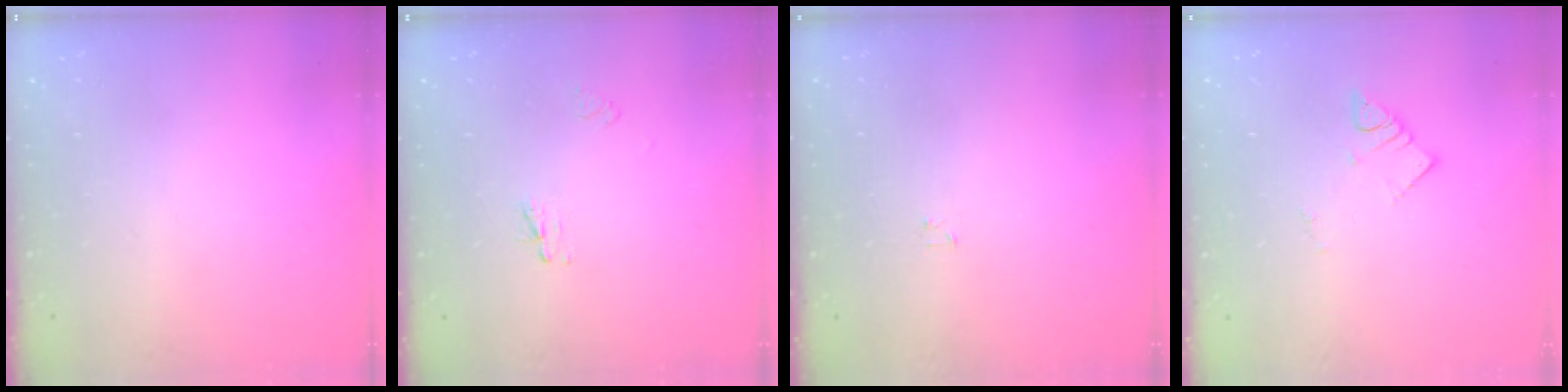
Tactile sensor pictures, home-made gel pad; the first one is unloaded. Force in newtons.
{"total": 2.3, "press": 2.2, "slide": 0.2}
{"total": 1.2, "press": 1.2, "slide": 0.2}
{"total": 2.6, "press": 2.6, "slide": 0.1}